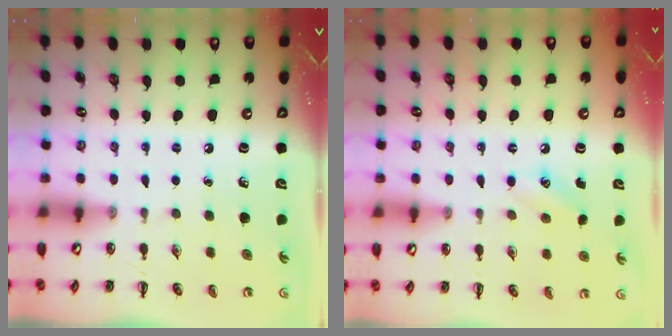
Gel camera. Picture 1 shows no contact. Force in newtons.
{"total": 6.7, "press": 6.4, "slide": 2.0}